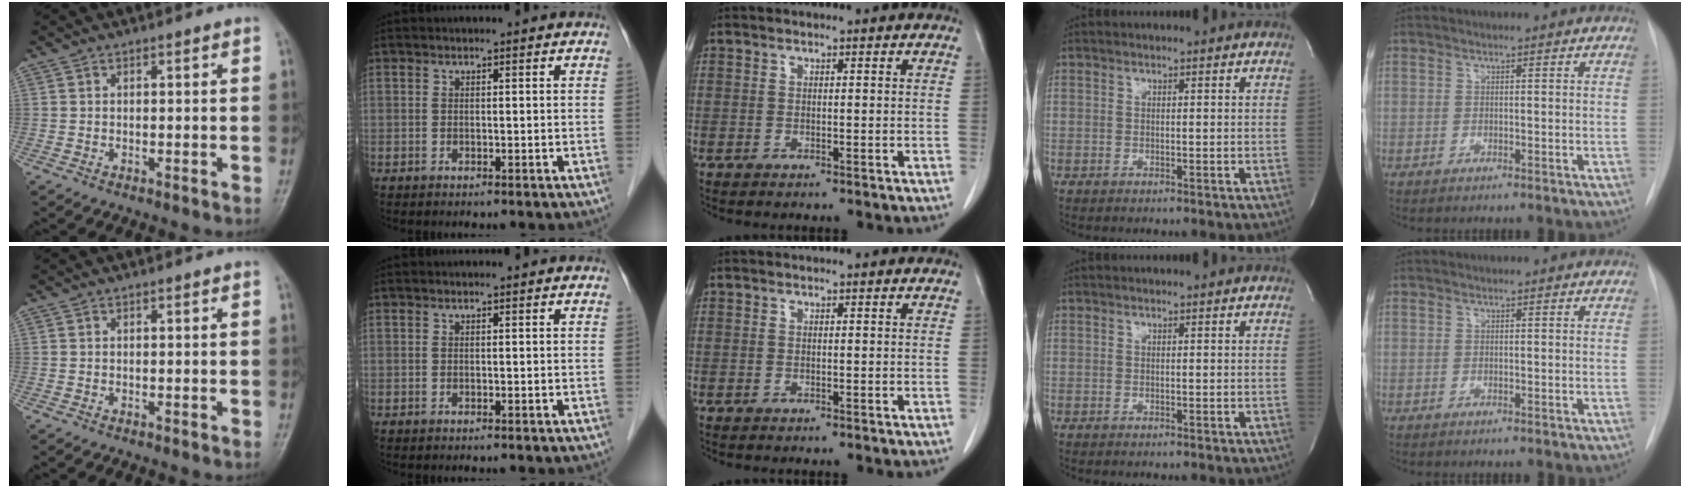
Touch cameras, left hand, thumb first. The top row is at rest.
{}